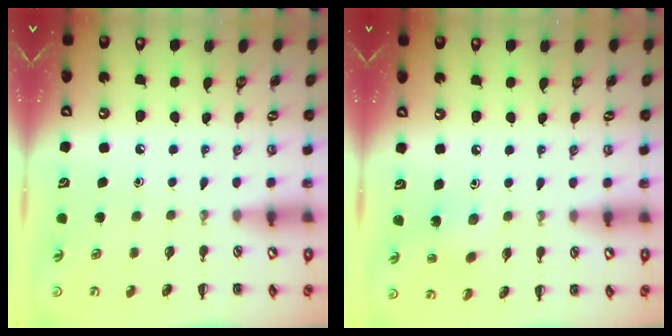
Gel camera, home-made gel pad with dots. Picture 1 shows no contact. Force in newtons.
{"total": 1.8, "press": 1.6, "slide": 0.7}